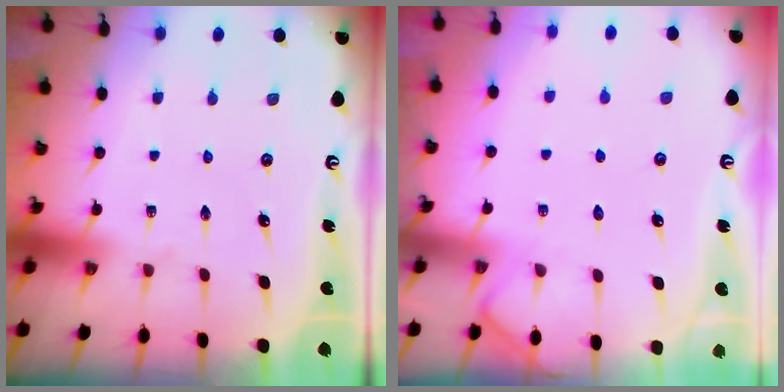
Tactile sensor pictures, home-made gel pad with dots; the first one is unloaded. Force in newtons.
{"total": 3.5, "press": 3.4, "slide": 0.5}